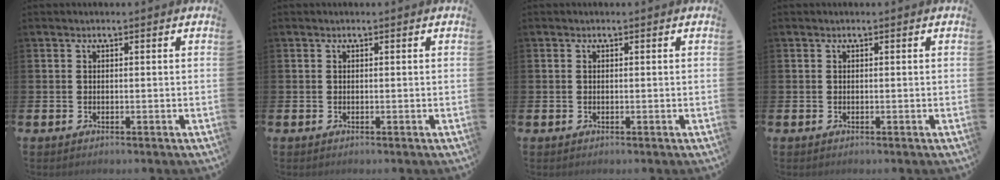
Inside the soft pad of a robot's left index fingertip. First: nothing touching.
{"total": 0.0}
{"total": 0.0}
{"total": 0.0}